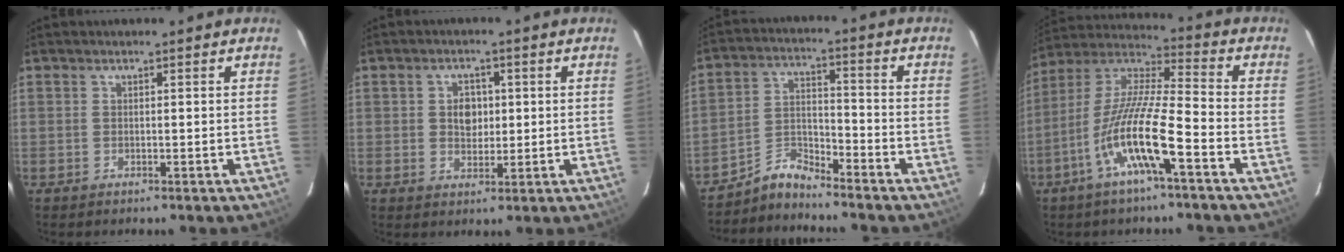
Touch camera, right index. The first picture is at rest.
{"total": 4.2, "force": [0.5, 3.3, 2.6], "torque": [-0.040, 0.008, 0.012]}
{"total": 5.3, "force": [-5.2, 0.8, 0.8], "torque": [-0.020, 0.029, -0.110]}
{"total": 14.5, "force": [-6.8, 1.4, 12.7], "torque": [-0.245, -0.008, -0.137]}